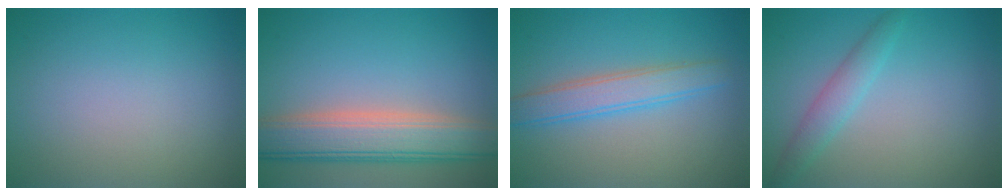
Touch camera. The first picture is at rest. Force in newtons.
{"total": 6.9, "press": 6.9, "slide": 0.8}
{"total": 3.5, "press": 3.5, "slide": 0.1}
{"total": 2.2, "press": 2.2, "slide": 0.1}